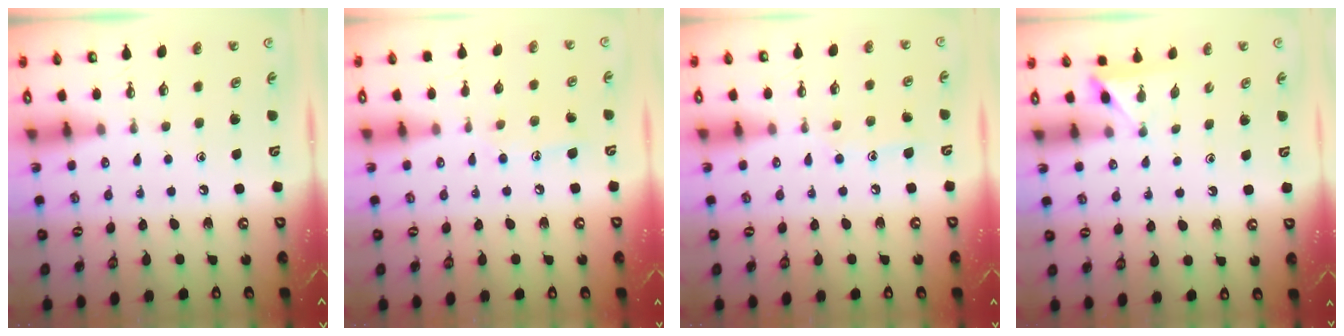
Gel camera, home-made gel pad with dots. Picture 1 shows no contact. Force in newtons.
{"total": 7.3, "press": 7.3, "slide": 0.5}
{"total": 7.0, "press": 7.0, "slide": 0.1}
{"total": 2.5, "press": 2.4, "slide": 0.3}